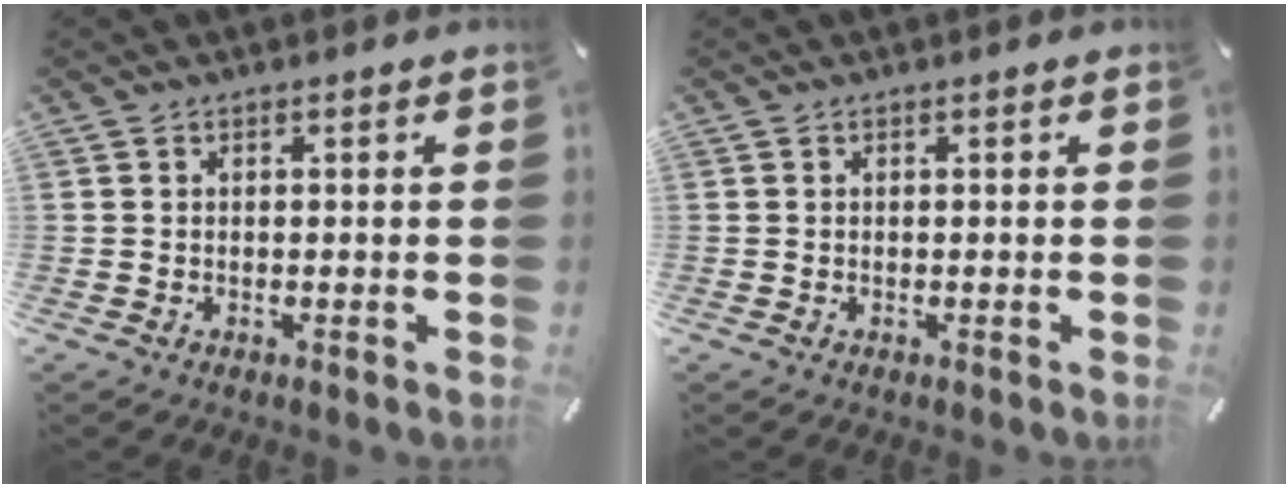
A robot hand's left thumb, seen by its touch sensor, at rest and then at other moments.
{"total": 0.0}